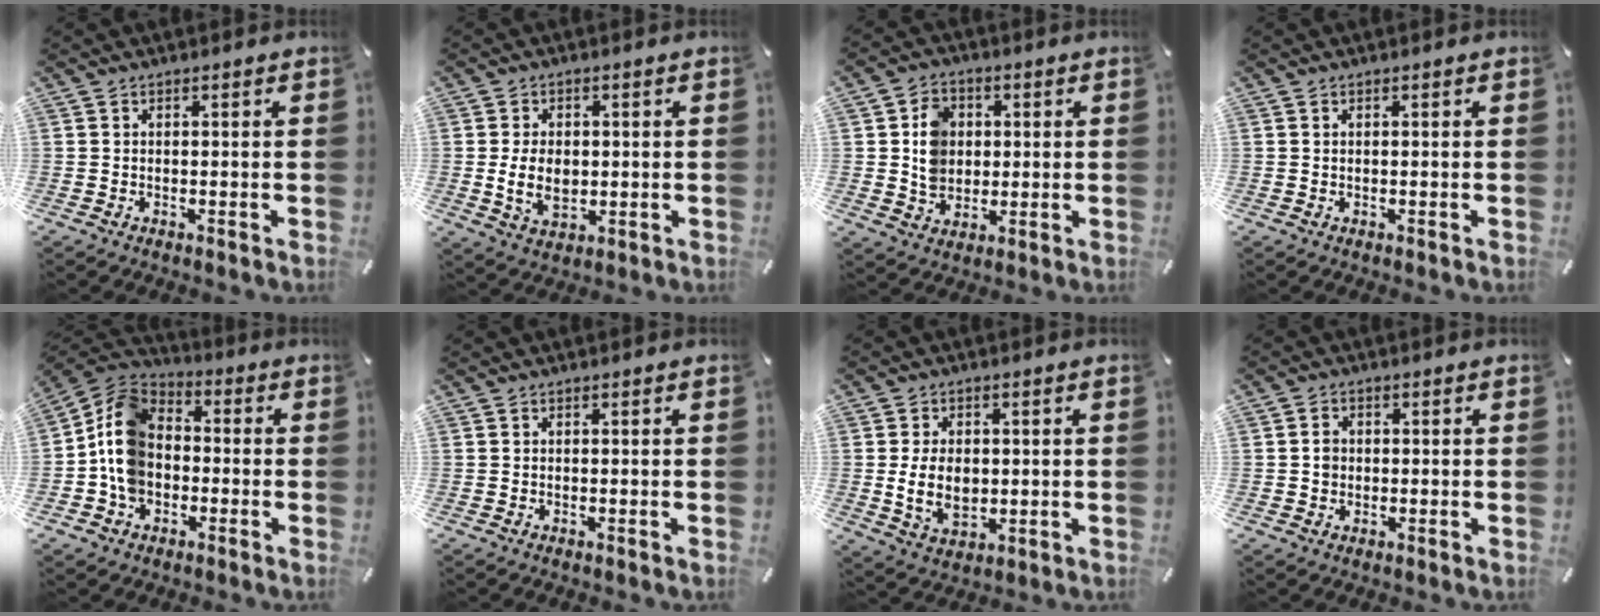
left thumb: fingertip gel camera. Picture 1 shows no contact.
{"total": 7.7, "force": [-0.3, 5.4, 5.4], "torque": [-0.107, -0.003, -0.009]}
{"total": 8.4, "force": [0.9, 7.4, 3.8], "torque": [-0.061, 0.006, 0.016]}
{"total": 0.0}
{"total": 11.2, "force": [-3.0, 9.2, 5.7], "torque": [-0.141, 0.032, -0.058]}
{"total": 0.0}
{"total": 9.0, "force": [-0.2, 6.3, 6.4], "torque": [-0.132, -0.003, -0.006]}
{"total": 2.3, "force": [0.0, 2.1, 1.0], "torque": [-0.014, 0.004, -0.005]}